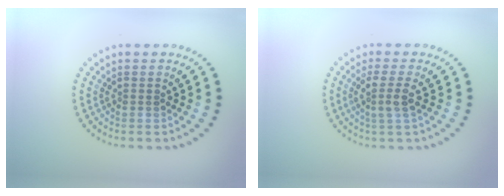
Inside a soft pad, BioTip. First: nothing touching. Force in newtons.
{"total": 2.2, "press": 1.8, "slide": 1.2}